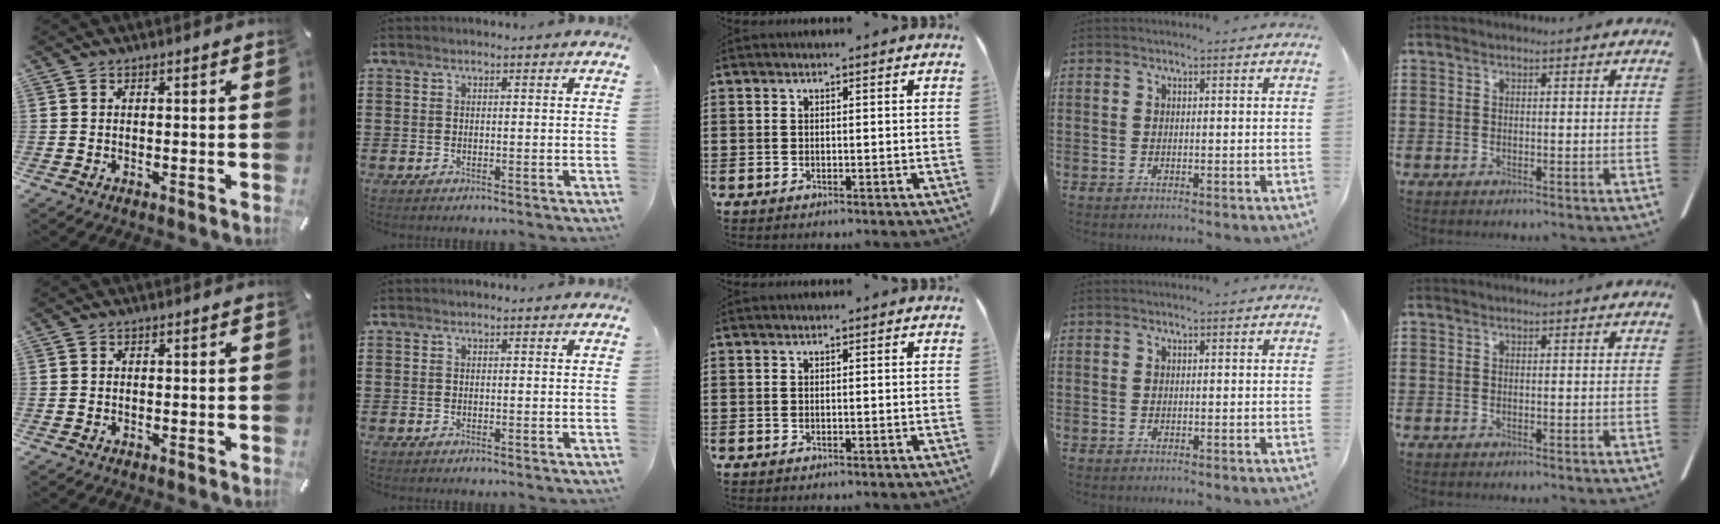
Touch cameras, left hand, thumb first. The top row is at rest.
{}